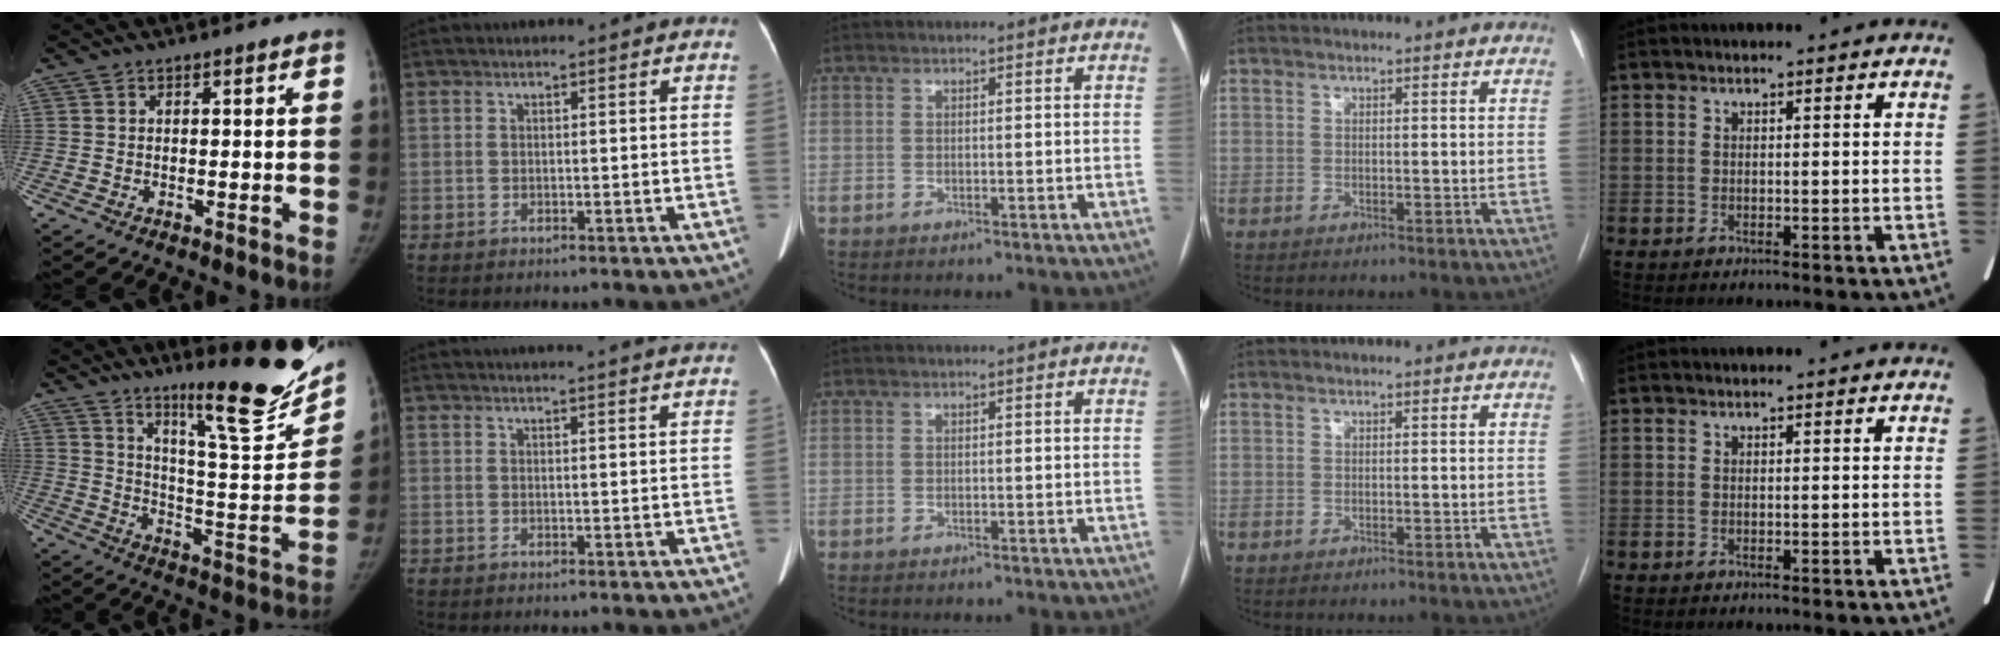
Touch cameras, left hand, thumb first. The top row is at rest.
{"thumb": {"total": 20.6, "force": [15.4, 2.8, 13.4], "torque": [-0.157, -0.114, 0.240]}, "index": {"total": 9.4, "force": [8.9, -0.7, 2.9], "torque": [-0.035, 0.002, 0.086]}}